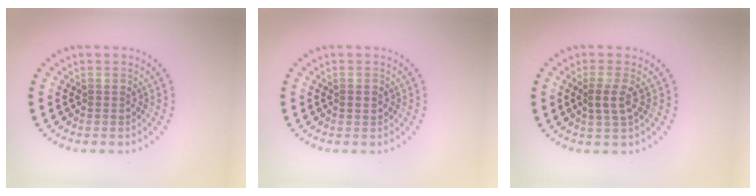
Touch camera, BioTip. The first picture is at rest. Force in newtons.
{"total": 1.0, "press": 1.0, "slide": 0.1}
{"total": 1.9, "press": 1.7, "slide": 0.8}